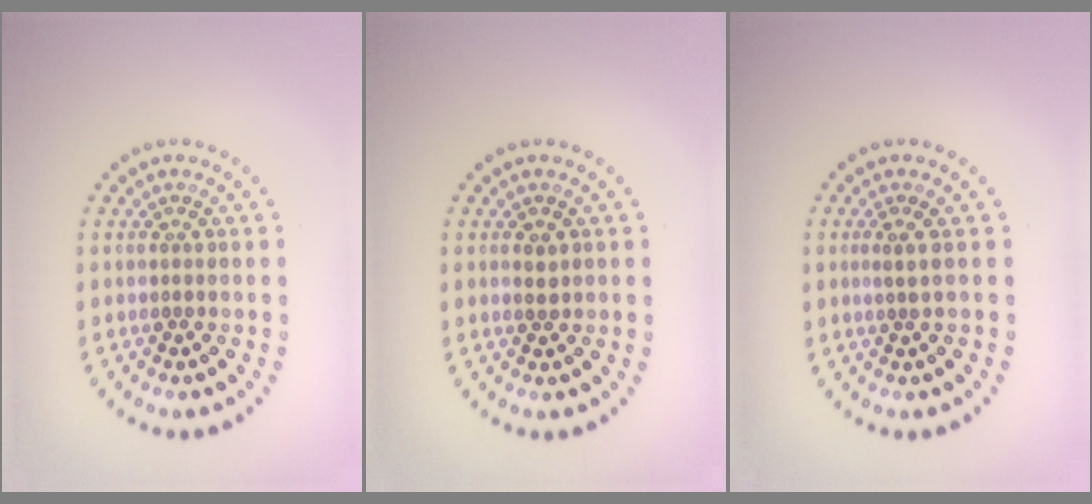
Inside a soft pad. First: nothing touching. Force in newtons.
{"total": 1.0, "press": 1.0, "slide": 0.1}
{"total": 0.8, "press": 0.5, "slide": 0.6}